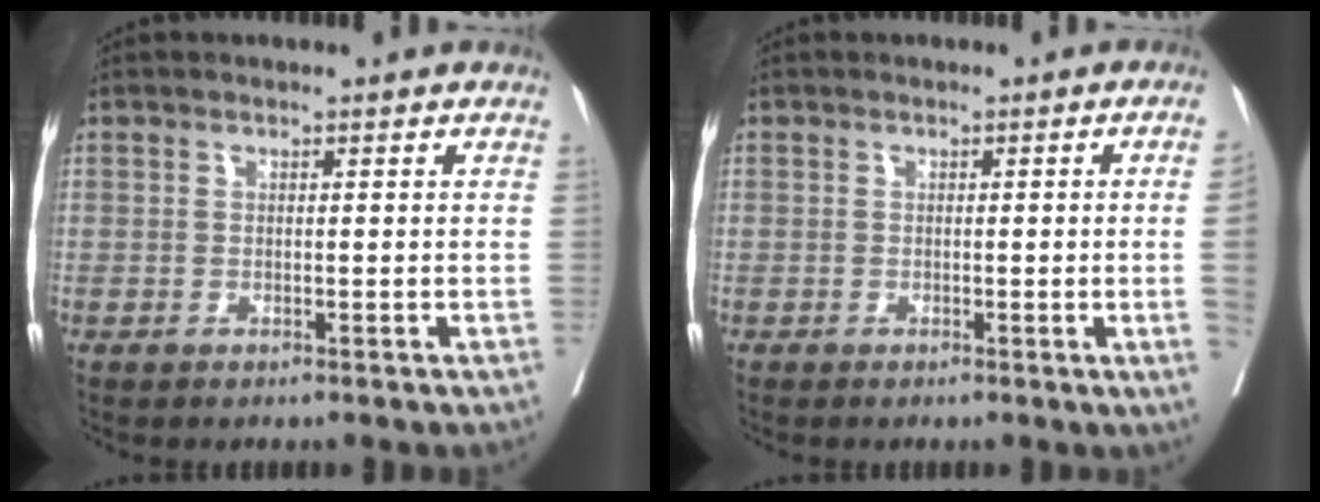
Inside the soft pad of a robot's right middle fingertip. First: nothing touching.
{"total": 4.5, "force": [-0.4, -1.6, 4.2], "torque": [-0.059, -0.011, -0.001]}